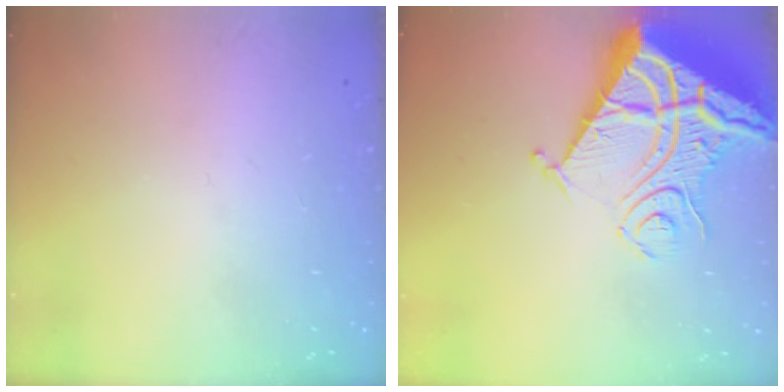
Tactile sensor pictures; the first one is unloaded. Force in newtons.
{"total": 16.7, "press": 16.6, "slide": 2.2}